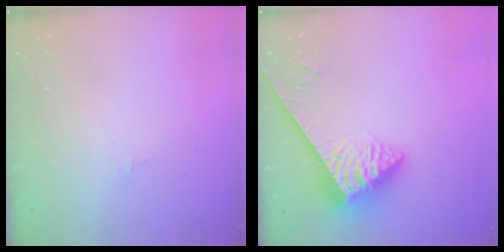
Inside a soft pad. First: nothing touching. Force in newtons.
{"total": 4.9, "press": 4.9, "slide": 0.4}